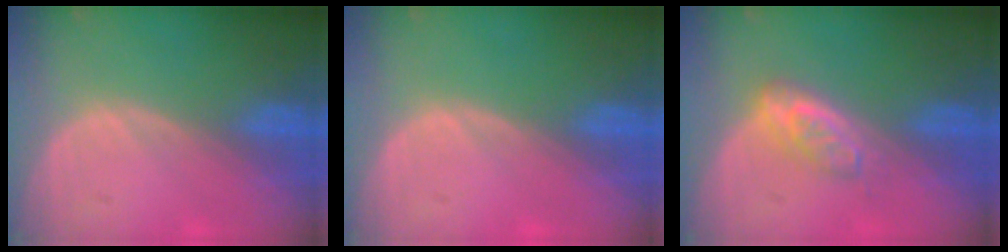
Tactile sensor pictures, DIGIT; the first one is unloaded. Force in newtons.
{"total": 0.0}
{"total": 4.6, "press": 4.2, "slide": 1.9}